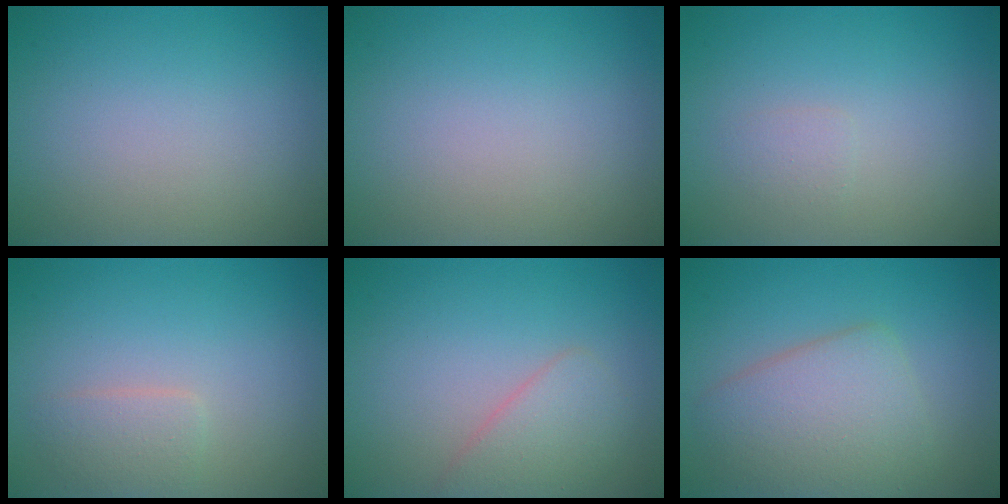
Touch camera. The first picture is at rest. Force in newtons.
{"total": 0.0}
{"total": 0.9, "press": 0.9, "slide": 0.0}
{"total": 1.8, "press": 1.8, "slide": 0.0}
{"total": 2.6, "press": 2.6, "slide": 0.1}
{"total": 5.3, "press": 5.2, "slide": 0.3}